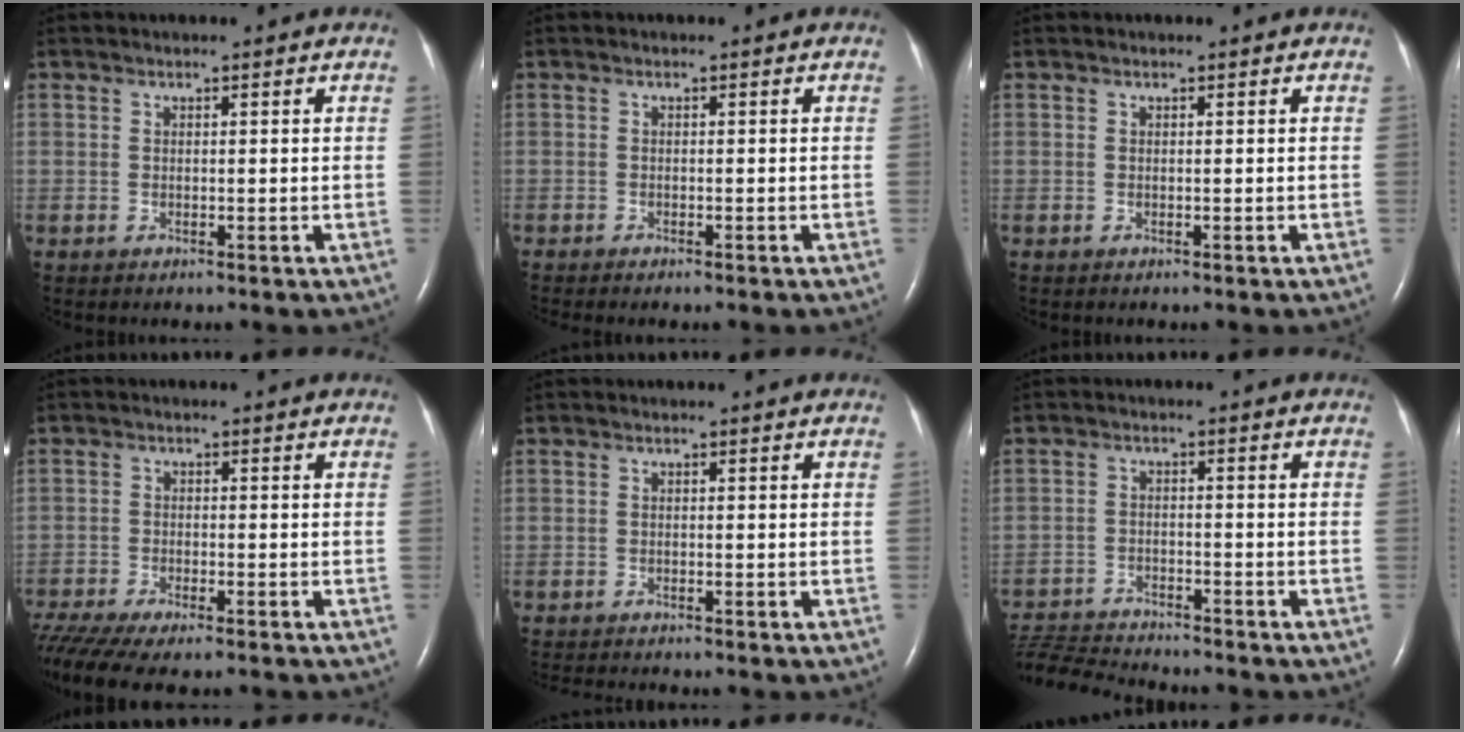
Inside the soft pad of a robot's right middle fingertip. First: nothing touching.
{"total": 2.4, "force": [-2.0, 0.3, 1.3], "torque": [-0.018, -0.005, -0.021]}
{"total": 0.0}
{"total": 10.2, "force": [-8.4, 1.6, 5.4], "torque": [-0.099, -0.013, -0.137]}
{"total": 3.2, "force": [-3.0, 0.1, 1.1], "torque": [-0.013, -0.010, -0.046]}
{"total": 9.0, "force": [-8.9, 0.1, 1.6], "torque": [-0.032, -0.003, -0.155]}